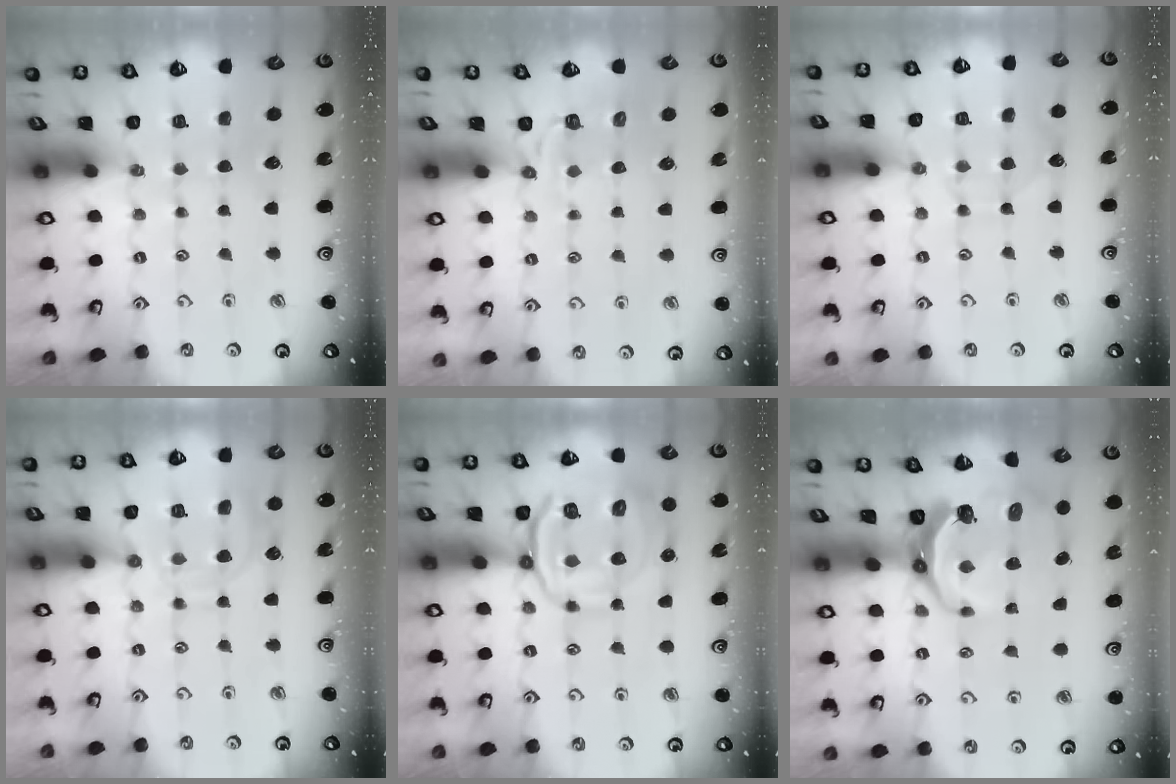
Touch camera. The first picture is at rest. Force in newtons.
{"total": 4.2, "press": 3.6, "slide": 2.2}
{"total": 4.8, "press": 4.8, "slide": 0.6}
{"total": 11.3, "press": 11.2, "slide": 0.9}
{"total": 13.7, "press": 13.6, "slide": 1.7}
{"total": 9.6, "press": 8.7, "slide": 4.0}